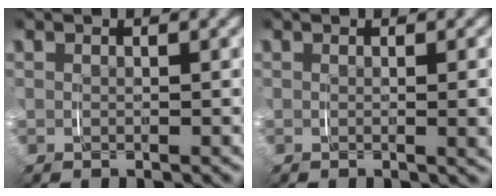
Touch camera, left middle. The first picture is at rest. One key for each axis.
{"total": 1.3, "fx": 0.1, "fy": -0.3, "fz": 1.3, "tx": -0.018, "ty": 0.000, "tz": 0.000}